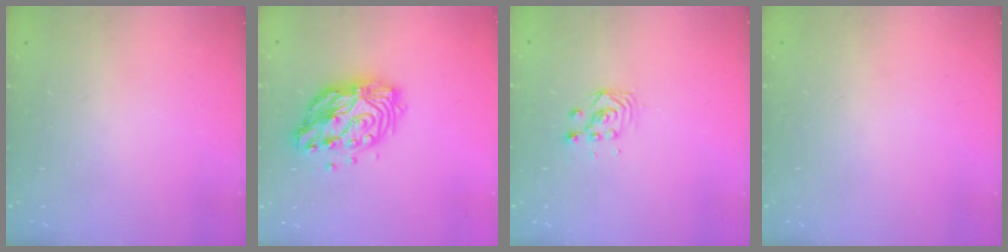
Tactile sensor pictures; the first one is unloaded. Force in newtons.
{"total": 13.4, "press": 13.4, "slide": 1.2}
{"total": 3.0, "press": 2.9, "slide": 0.3}
{"total": 0.0}